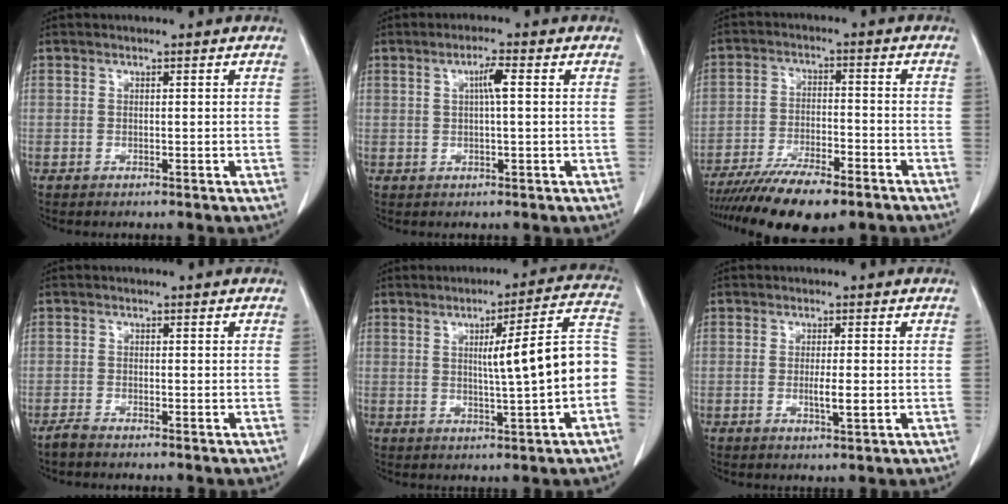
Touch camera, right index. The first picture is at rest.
{"total": 2.8, "force": [0.6, 0.3, 2.7], "torque": [-0.048, 0.005, 0.010]}
{"total": 13.5, "force": [-10.6, 3.1, 7.8], "torque": [-0.133, -0.019, -0.173]}
{"total": 1.3, "force": [-1.2, 0.0, 0.6], "torque": [-0.020, -0.003, -0.022]}
{"total": 11.9, "force": [-0.5, 0.0, 11.9], "torque": [-0.151, 0.024, -0.010]}
{"total": 3.0, "force": [-0.5, 0.3, 3.0], "torque": [-0.052, -0.004, -0.006]}